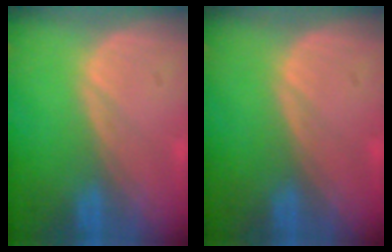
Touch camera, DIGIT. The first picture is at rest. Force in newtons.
{"total": 0.0}